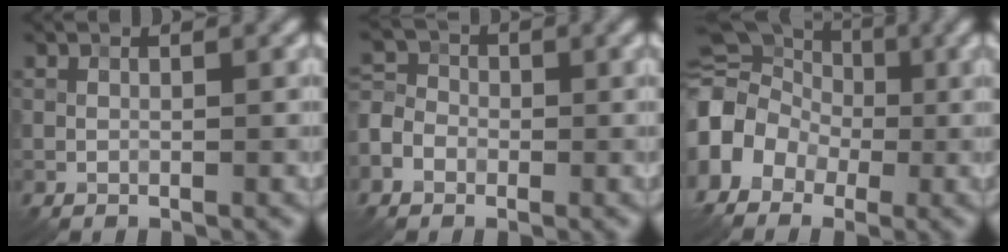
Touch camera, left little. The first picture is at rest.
{"total": 4.0, "force": [-1.5, 3.3, 1.7], "torque": [-0.027, 0.006, -0.038]}
{"total": 8.5, "force": [-2.1, 7.2, 4.0], "torque": [-0.070, 0.010, -0.061]}